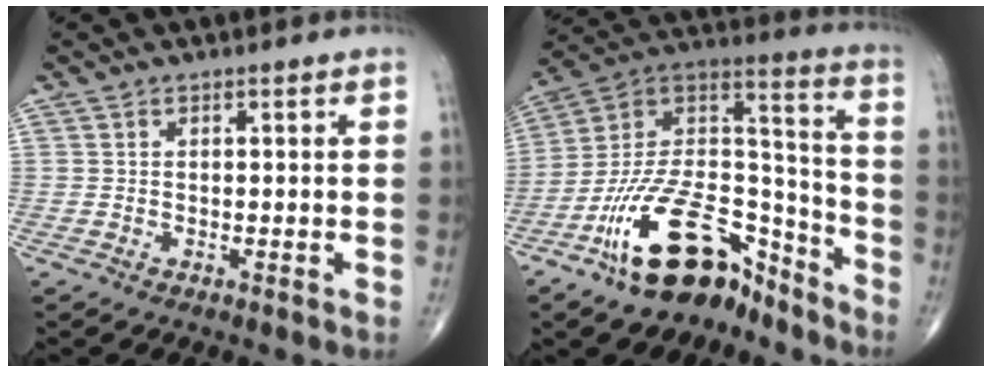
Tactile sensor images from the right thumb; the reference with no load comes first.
{"total": 21.8, "force": [-14.5, 10.3, 12.6], "torque": [-0.194, 0.109, -0.255]}